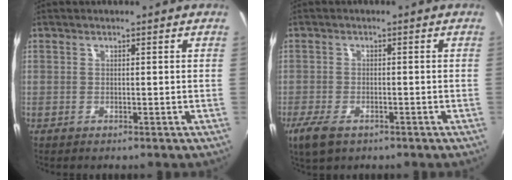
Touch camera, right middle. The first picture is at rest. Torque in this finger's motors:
{"motor_torque": [1.17, -0.96, 0.08, 0.09]}